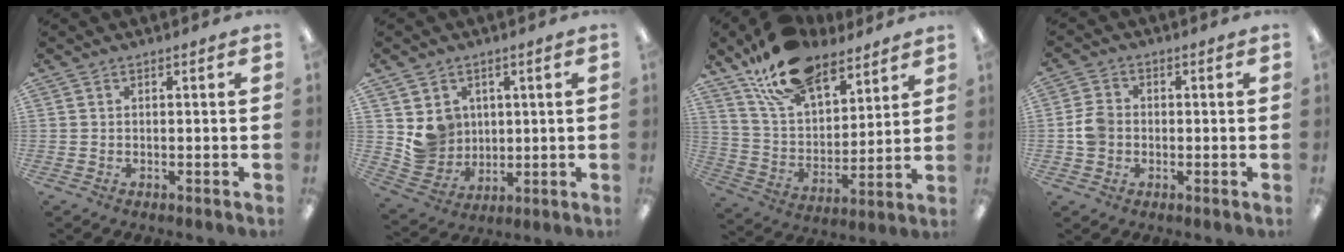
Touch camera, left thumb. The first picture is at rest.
{"total": 7.9, "force": [3.1, 7.2, 1.0], "torque": [-0.028, -0.011, 0.068]}
{"total": 17.4, "force": [12.8, 8.7, 7.9], "torque": [-0.147, -0.066, 0.236]}
{"total": 5.1, "force": [-0.5, 4.4, 2.5], "torque": [-0.039, 0.010, -0.008]}